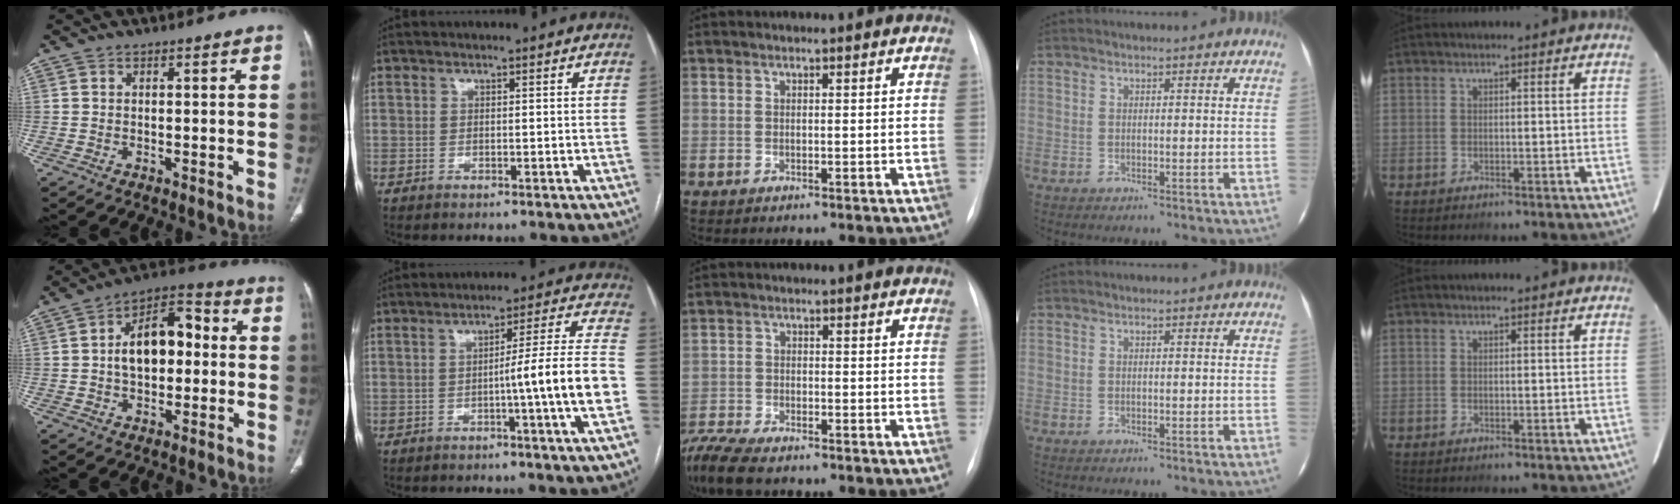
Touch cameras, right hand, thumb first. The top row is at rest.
{"thumb": {"total": 13.2, "force": [0.6, 8.0, 10.4], "torque": [-0.143, 0.036, 0.000]}, "index": {"total": 10.4, "force": [-2.8, -1.8, 9.9], "torque": [-0.141, 0.007, -0.041]}, "middle": {"total": 9.9, "force": [-8.0, 2.7, 5.1], "torque": [-0.113, -0.015, -0.140]}}